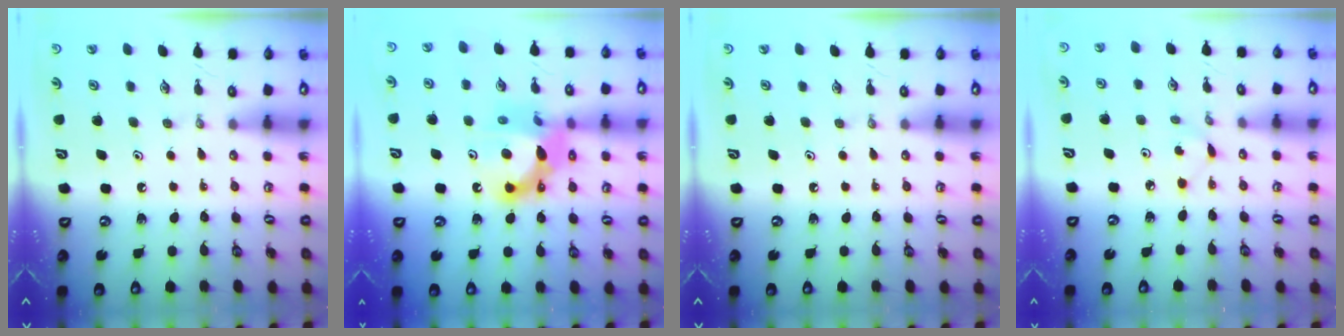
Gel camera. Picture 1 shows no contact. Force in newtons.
{"total": 14.1, "press": 14.1, "slide": 1.1}
{"total": 0.0}
{"total": 3.0, "press": 3.0, "slide": 0.3}